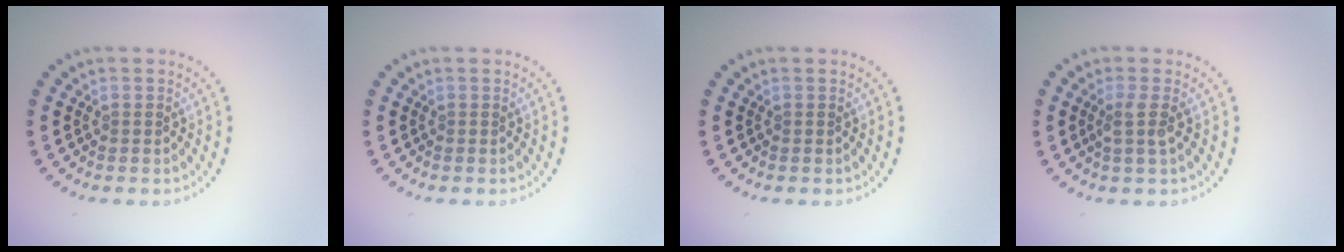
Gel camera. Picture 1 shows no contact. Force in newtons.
{"total": 0.0}
{"total": 0.0}
{"total": 1.8, "press": 1.3, "slide": 1.2}